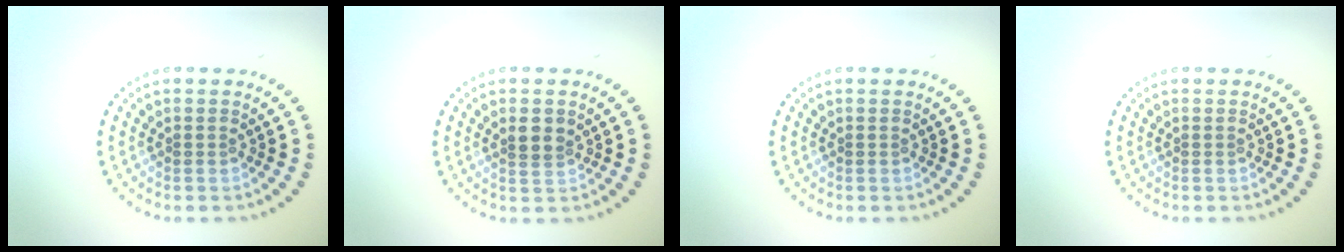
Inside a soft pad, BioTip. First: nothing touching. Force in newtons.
{"total": 1.9, "press": 1.7, "slide": 0.9}
{"total": 0.0}
{"total": 0.0}